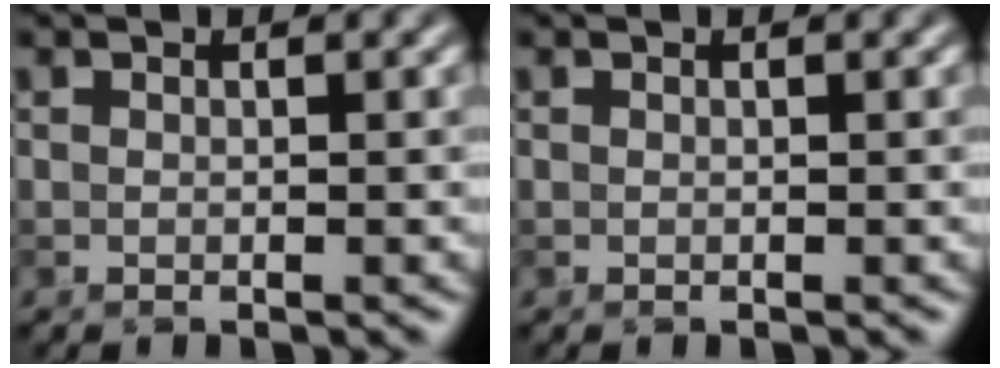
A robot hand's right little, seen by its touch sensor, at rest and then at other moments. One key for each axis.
{"total": 0.0}